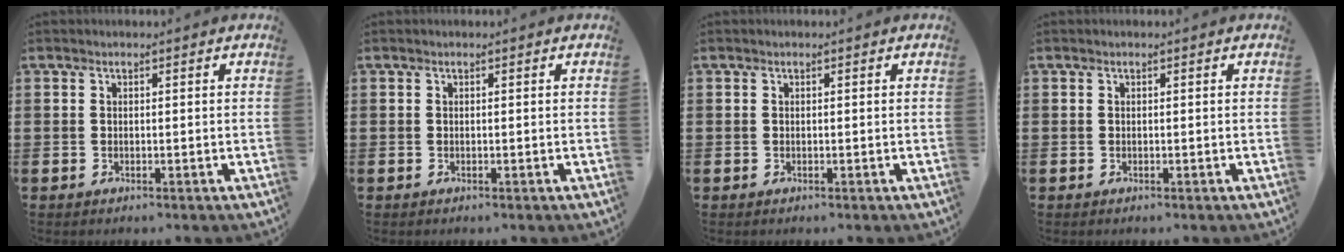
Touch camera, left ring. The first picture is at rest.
{"total": 0.0}
{"total": 0.0}
{"total": 0.0}